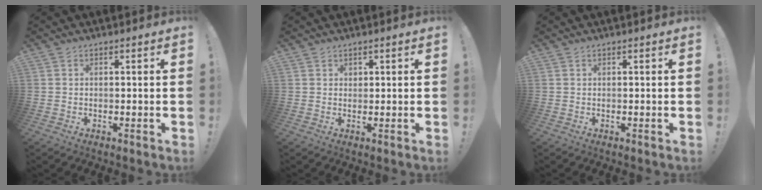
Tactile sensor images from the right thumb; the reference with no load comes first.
{"total": 1.1, "force": [0.8, 0.7, 0.1], "torque": [0.013, -0.008, 0.013]}
{"total": 0.0}